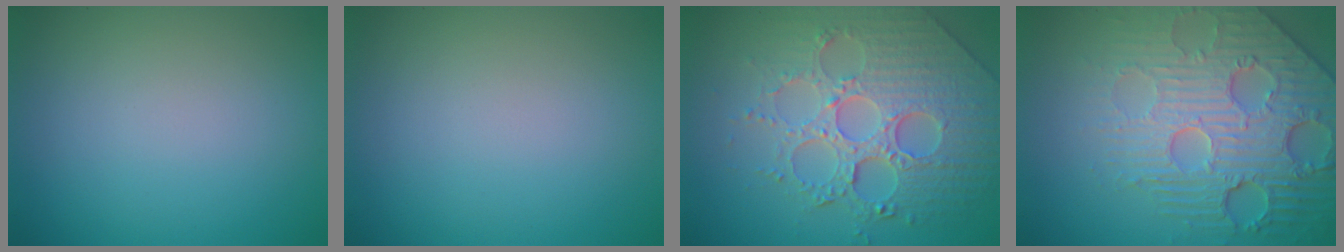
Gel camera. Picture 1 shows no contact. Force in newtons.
{"total": 0.0}
{"total": 8.1, "press": 6.0, "slide": 5.4}
{"total": 7.2, "press": 5.7, "slide": 4.5}